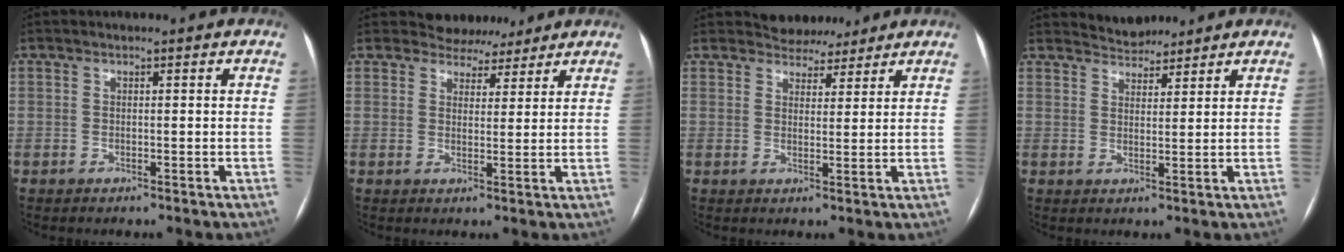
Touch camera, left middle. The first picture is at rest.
{"total": 4.9, "force": [4.3, 2.4, -0.3], "torque": [0.010, 0.002, 0.053]}
{"total": 4.3, "force": [3.9, 1.8, -0.2], "torque": [0.004, 0.003, 0.054]}
{"total": 3.6, "force": [3.4, 1.0, -0.3], "torque": [0.001, 0.010, 0.059]}